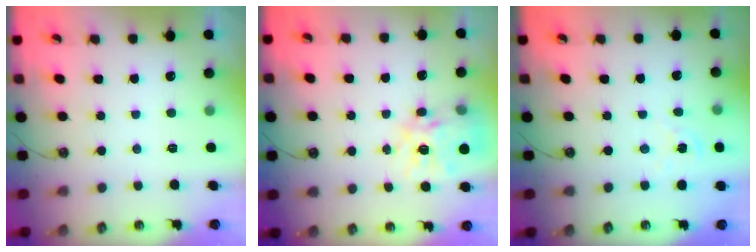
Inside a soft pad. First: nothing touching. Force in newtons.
{"total": 15.4, "press": 15.3, "slide": 1.3}
{"total": 2.2, "press": 2.2, "slide": 0.3}